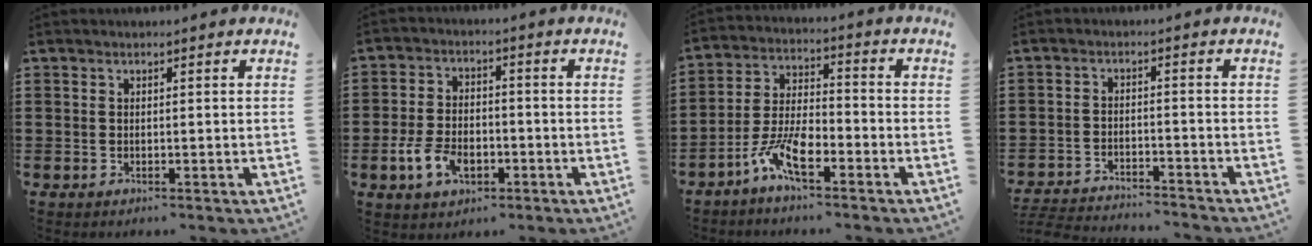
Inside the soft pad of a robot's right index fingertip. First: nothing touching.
{"total": 6.0, "force": [-2.5, 3.5, 4.2], "torque": [-0.101, 0.002, -0.051]}
{"total": 7.8, "force": [-4.8, 2.4, 5.6], "torque": [-0.139, -0.007, -0.096]}
{"total": 3.9, "force": [-3.9, 0.0, 0.5], "torque": [-0.018, -0.006, -0.083]}